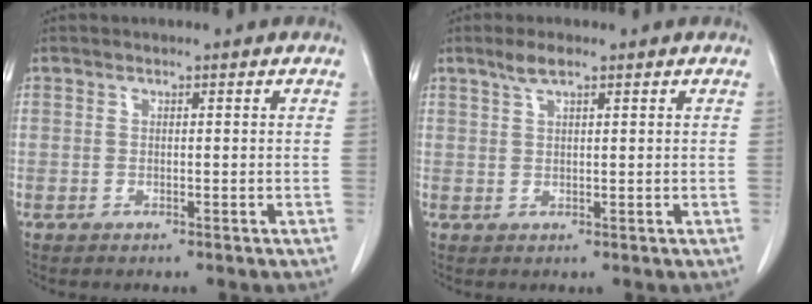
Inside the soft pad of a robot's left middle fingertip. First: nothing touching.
{"total": 2.4, "force": [1.7, 0.4, 1.7], "torque": [-0.039, 0.006, 0.036]}